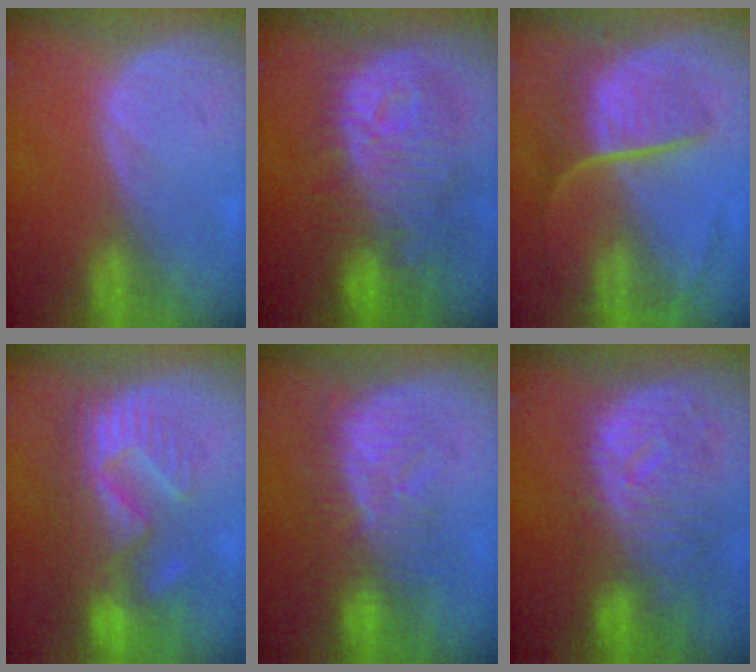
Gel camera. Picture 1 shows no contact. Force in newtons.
{"total": 12.2, "press": 11.0, "slide": 5.1}
{"total": 9.1, "press": 7.5, "slide": 5.2}
{"total": 10.8, "press": 9.9, "slide": 4.3}
{"total": 8.4, "press": 8.2, "slide": 2.0}
{"total": 11.5, "press": 10.0, "slide": 5.7}